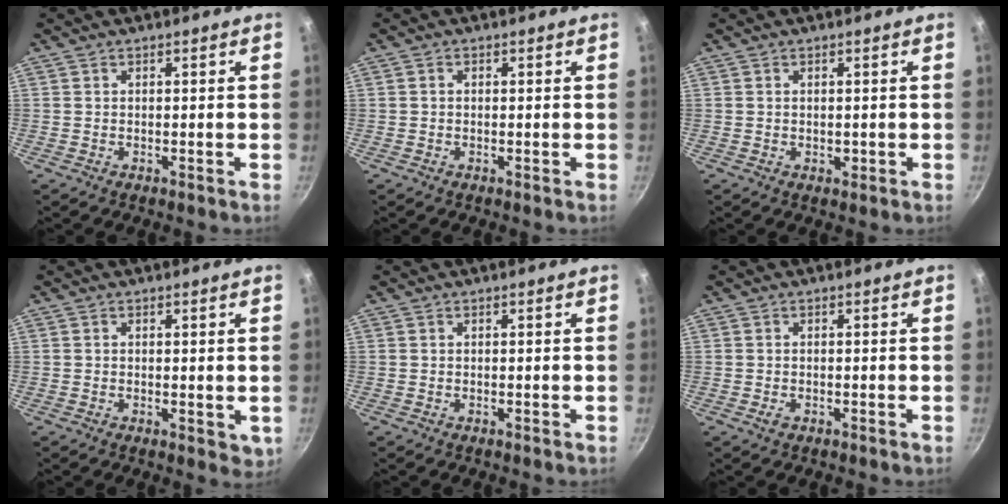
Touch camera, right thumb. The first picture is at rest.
{"total": 0.6, "force": [0.0, 0.6, 0.3], "torque": [-0.005, 0.005, 0.000]}
{"total": 1.0, "force": [0.0, 0.7, 0.7], "torque": [-0.007, -0.001, 0.000]}
{"total": 2.7, "force": [0.4, 1.6, 2.1], "torque": [-0.025, -0.004, 0.006]}
{"total": 0.0}
{"total": 0.9, "force": [-0.4, 0.6, 0.5], "torque": [-0.008, 0.000, -0.008]}